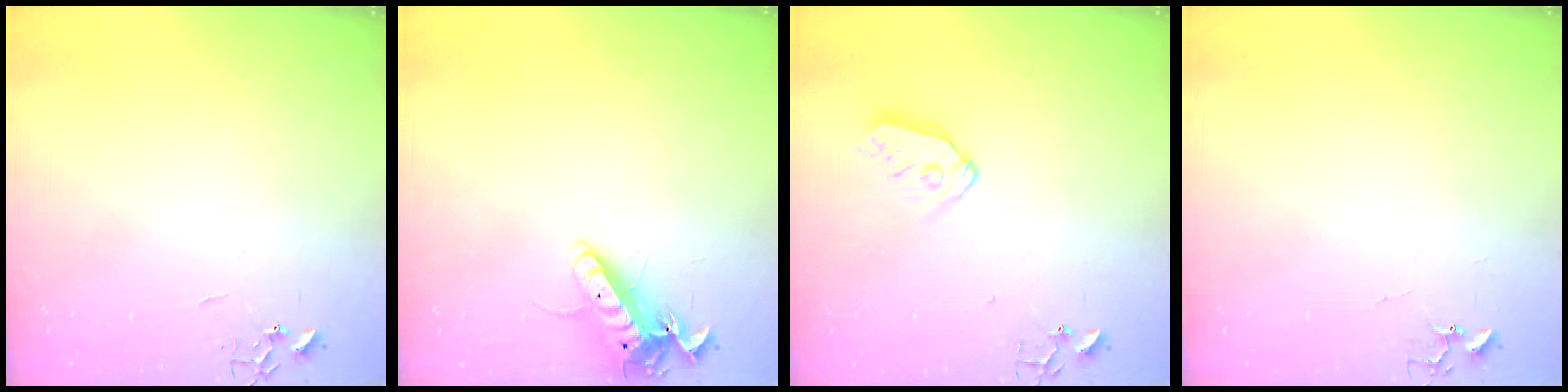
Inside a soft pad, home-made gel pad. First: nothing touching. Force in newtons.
{"total": 13.2, "press": 13.1, "slide": 1.2}
{"total": 9.0, "press": 8.9, "slide": 0.9}
{"total": 4.0, "press": 4.0, "slide": 0.3}